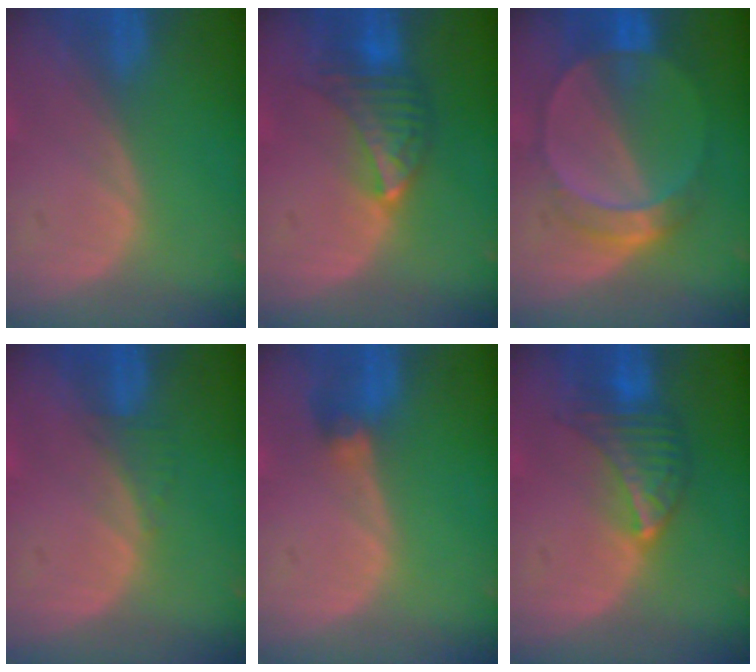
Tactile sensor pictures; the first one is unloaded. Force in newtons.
{"total": 6.8, "press": 6.3, "slide": 2.6}
{"total": 7.5, "press": 6.6, "slide": 3.5}
{"total": 1.3, "press": 1.2, "slide": 0.4}
{"total": 2.8, "press": 2.6, "slide": 1.0}
{"total": 7.1, "press": 6.5, "slide": 3.0}